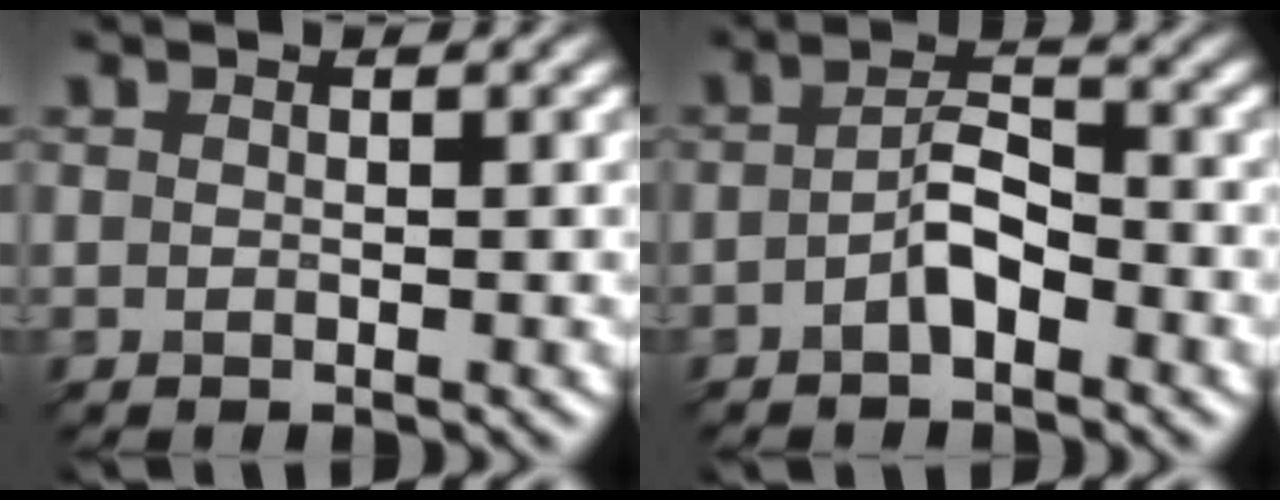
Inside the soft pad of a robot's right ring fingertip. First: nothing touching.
{"total": 2.2, "force": [-1.5, 0.3, 1.5], "torque": [-0.042, 0.013, -0.020]}